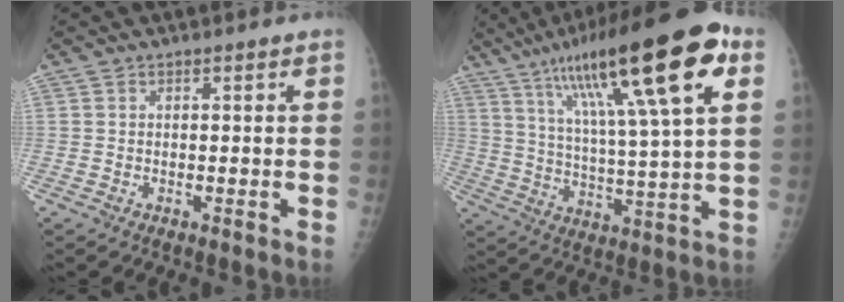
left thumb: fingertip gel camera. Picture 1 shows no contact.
{"total": 25.1, "force": [11.8, 4.5, 21.7], "torque": [-0.351, -0.005, 0.192]}